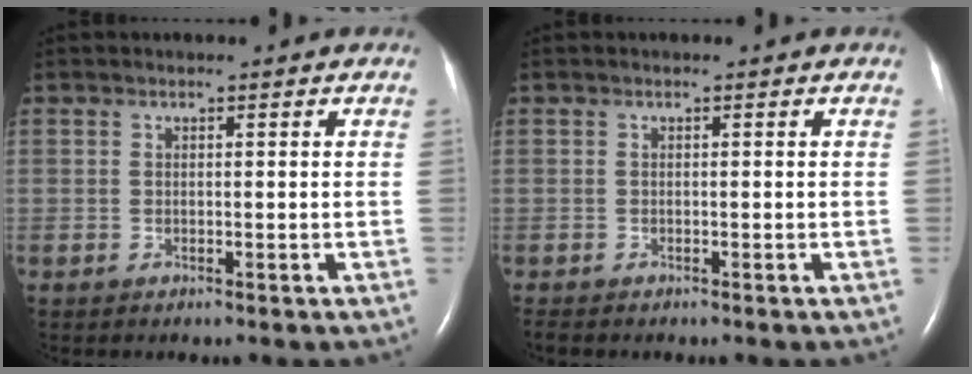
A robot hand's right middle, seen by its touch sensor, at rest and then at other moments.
{"total": 0.8, "force": [-0.7, 0.1, 0.3], "torque": [-0.009, -0.003, -0.012]}